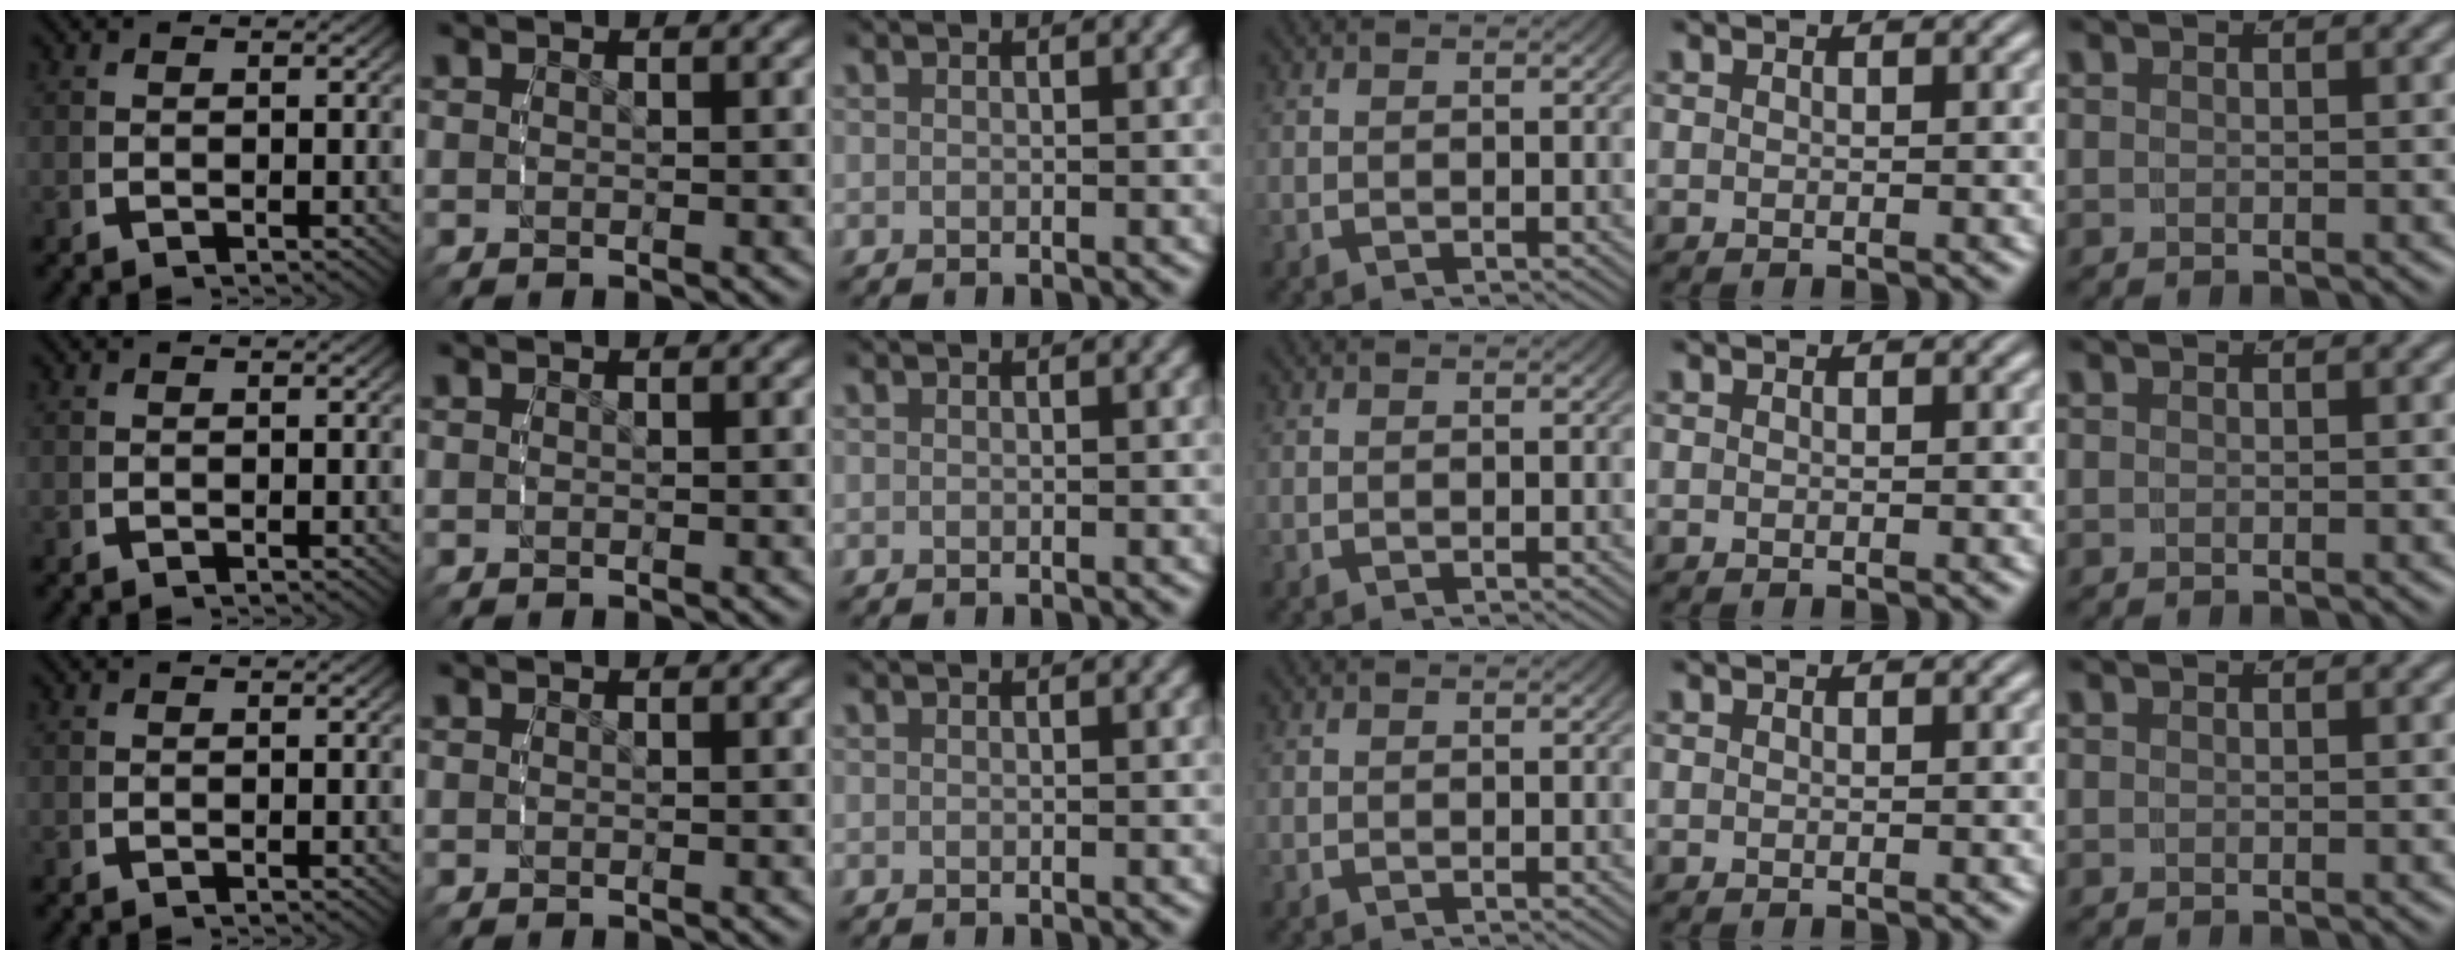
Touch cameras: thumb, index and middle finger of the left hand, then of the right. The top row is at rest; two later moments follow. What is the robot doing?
{"motion": "reach", "object": "glasses case"}